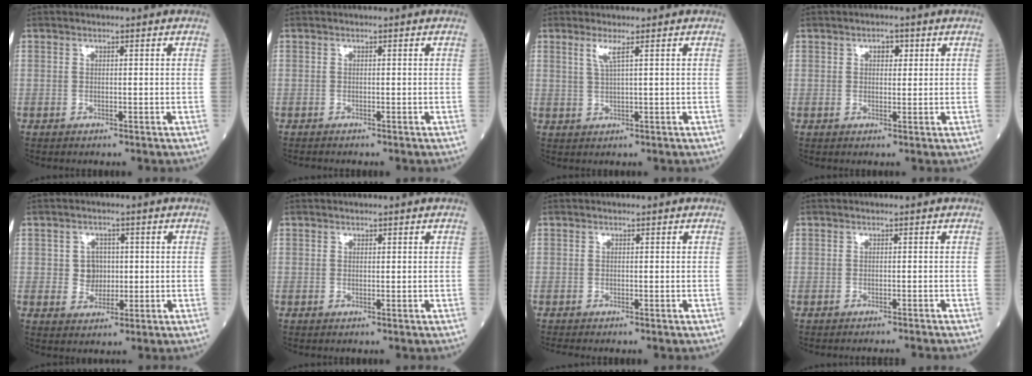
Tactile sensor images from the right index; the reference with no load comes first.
{"total": 0.5, "force": [-0.5, 0.0, 0.1], "torque": [-0.009, -0.002, -0.011]}
{"total": 2.3, "force": [1.2, -0.3, 1.9], "torque": [-0.046, -0.003, 0.025]}
{"total": 1.9, "force": [0.8, 1.2, 1.3], "torque": [-0.016, 0.005, 0.010]}
{"total": 3.5, "force": [0.3, 3.2, 1.4], "torque": [-0.017, 0.006, 0.006]}
{"total": 0.0}
{"total": 0.9, "force": [-0.9, -0.2, 0.2], "torque": [-0.010, -0.004, -0.018]}
{"total": 3.1, "force": [-2.9, -0.7, 0.8], "torque": [-0.006, -0.005, -0.036]}